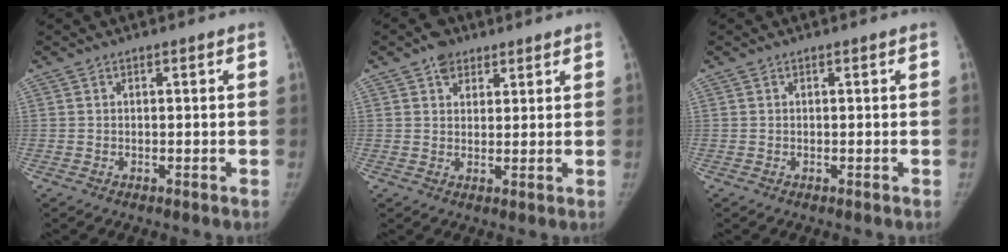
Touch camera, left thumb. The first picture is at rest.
{"total": 4.7, "force": [2.9, 3.3, 1.6], "torque": [-0.001, -0.014, 0.046]}
{"total": 0.0}